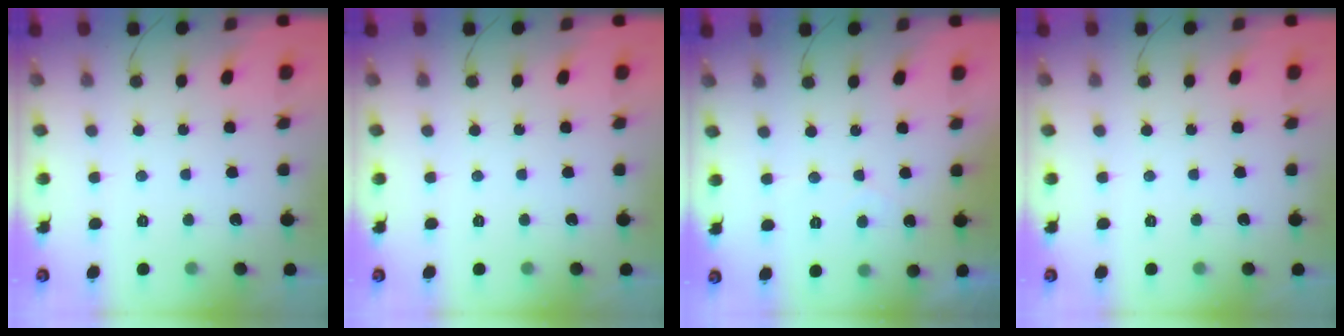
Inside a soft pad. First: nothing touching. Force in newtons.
{"total": 0.0}
{"total": 2.7, "press": 2.7, "slide": 0.1}
{"total": 0.0}